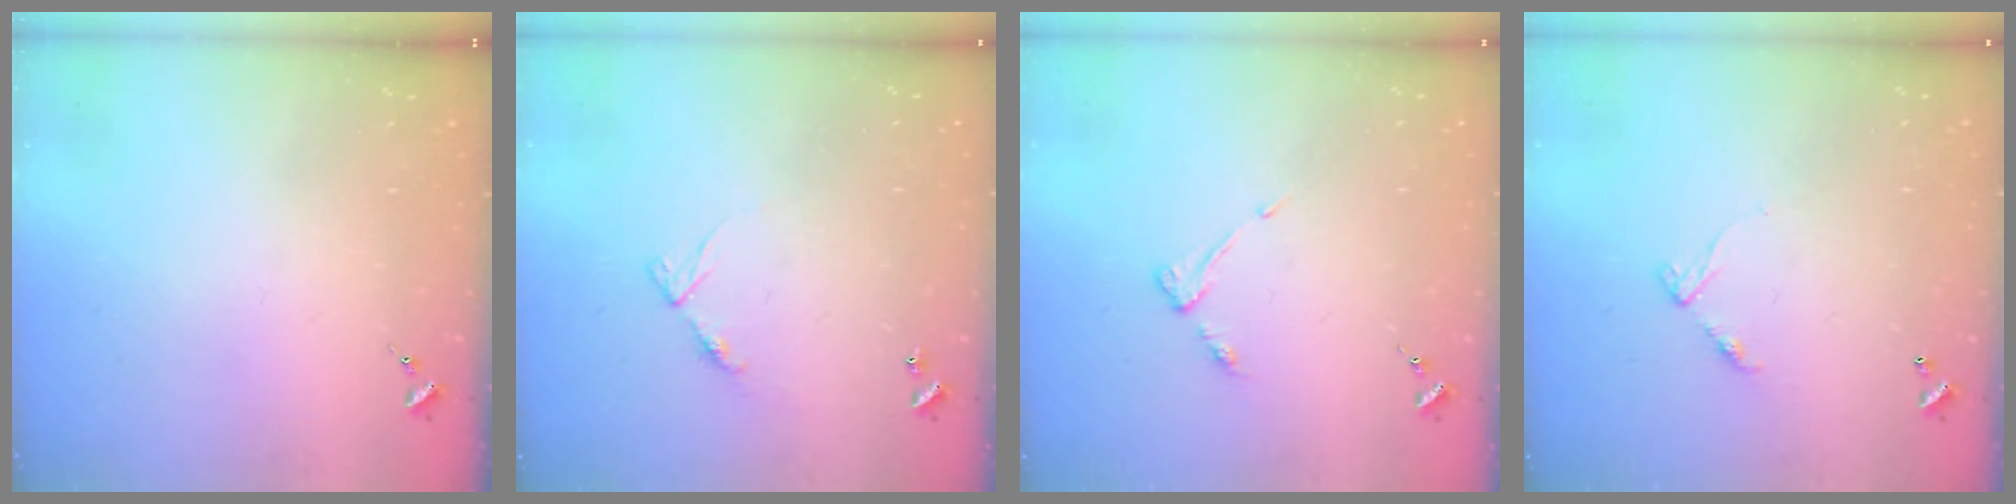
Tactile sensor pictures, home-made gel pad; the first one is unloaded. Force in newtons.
{"total": 6.9, "press": 6.9, "slide": 0.7}
{"total": 5.2, "press": 5.2, "slide": 0.6}
{"total": 6.5, "press": 6.5, "slide": 0.5}